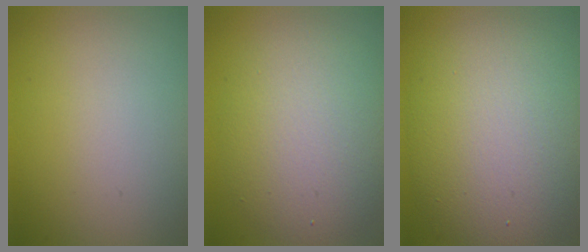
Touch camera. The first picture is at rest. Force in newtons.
{"total": 6.1, "press": 6.1, "slide": 0.3}
{"total": 10.0, "press": 10.0, "slide": 0.6}